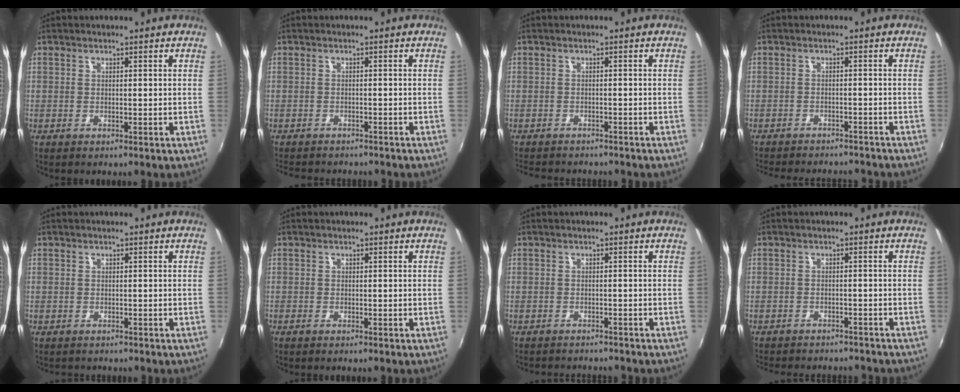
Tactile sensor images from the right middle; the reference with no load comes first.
{"total": 5.9, "force": [-5.4, 1.5, 1.9], "torque": [-0.049, -0.015, -0.079]}
{"total": 6.5, "force": [-5.9, 1.7, 2.0], "torque": [-0.054, -0.014, -0.088]}
{"total": 11.7, "force": [-10.4, 3.2, 4.2], "torque": [-0.095, -0.013, -0.144]}
{"total": 1.0, "force": [-0.8, 0.5, -0.1], "torque": [-0.003, 0.002, -0.014]}
{"total": 1.0, "force": [-0.9, 0.2, 0.5], "torque": [-0.011, -0.004, -0.018]}
{"total": 5.5, "force": [-5.2, 1.1, 1.5], "torque": [-0.042, -0.011, -0.075]}
{"total": 10.3, "force": [-9.2, 3.0, 3.5], "torque": [-0.083, -0.014, -0.126]}